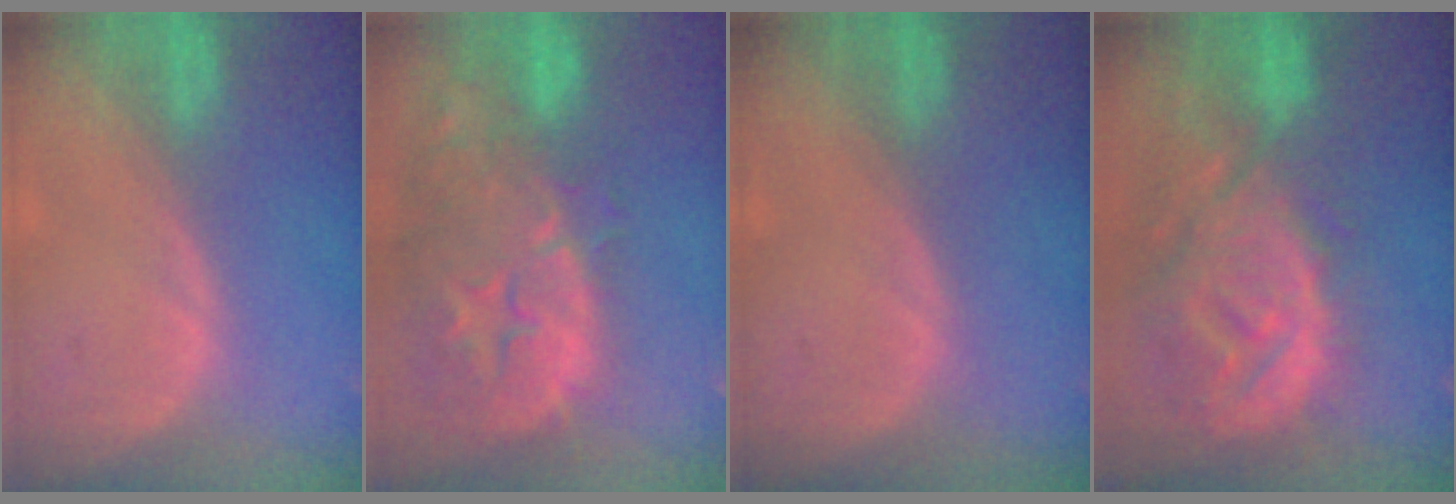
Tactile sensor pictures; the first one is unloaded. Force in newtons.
{"total": 15.2, "press": 12.0, "slide": 9.3}
{"total": 0.0}
{"total": 13.8, "press": 12.0, "slide": 6.9}